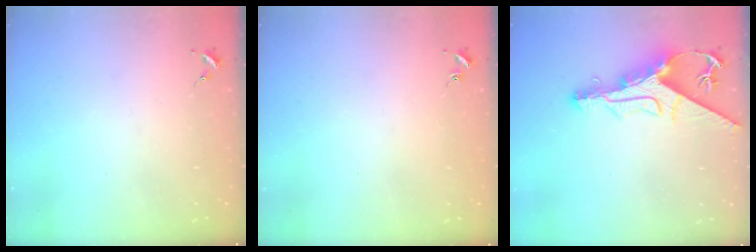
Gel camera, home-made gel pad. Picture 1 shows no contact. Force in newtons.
{"total": 0.9, "press": 0.9, "slide": 0.2}
{"total": 12.6, "press": 12.5, "slide": 1.4}